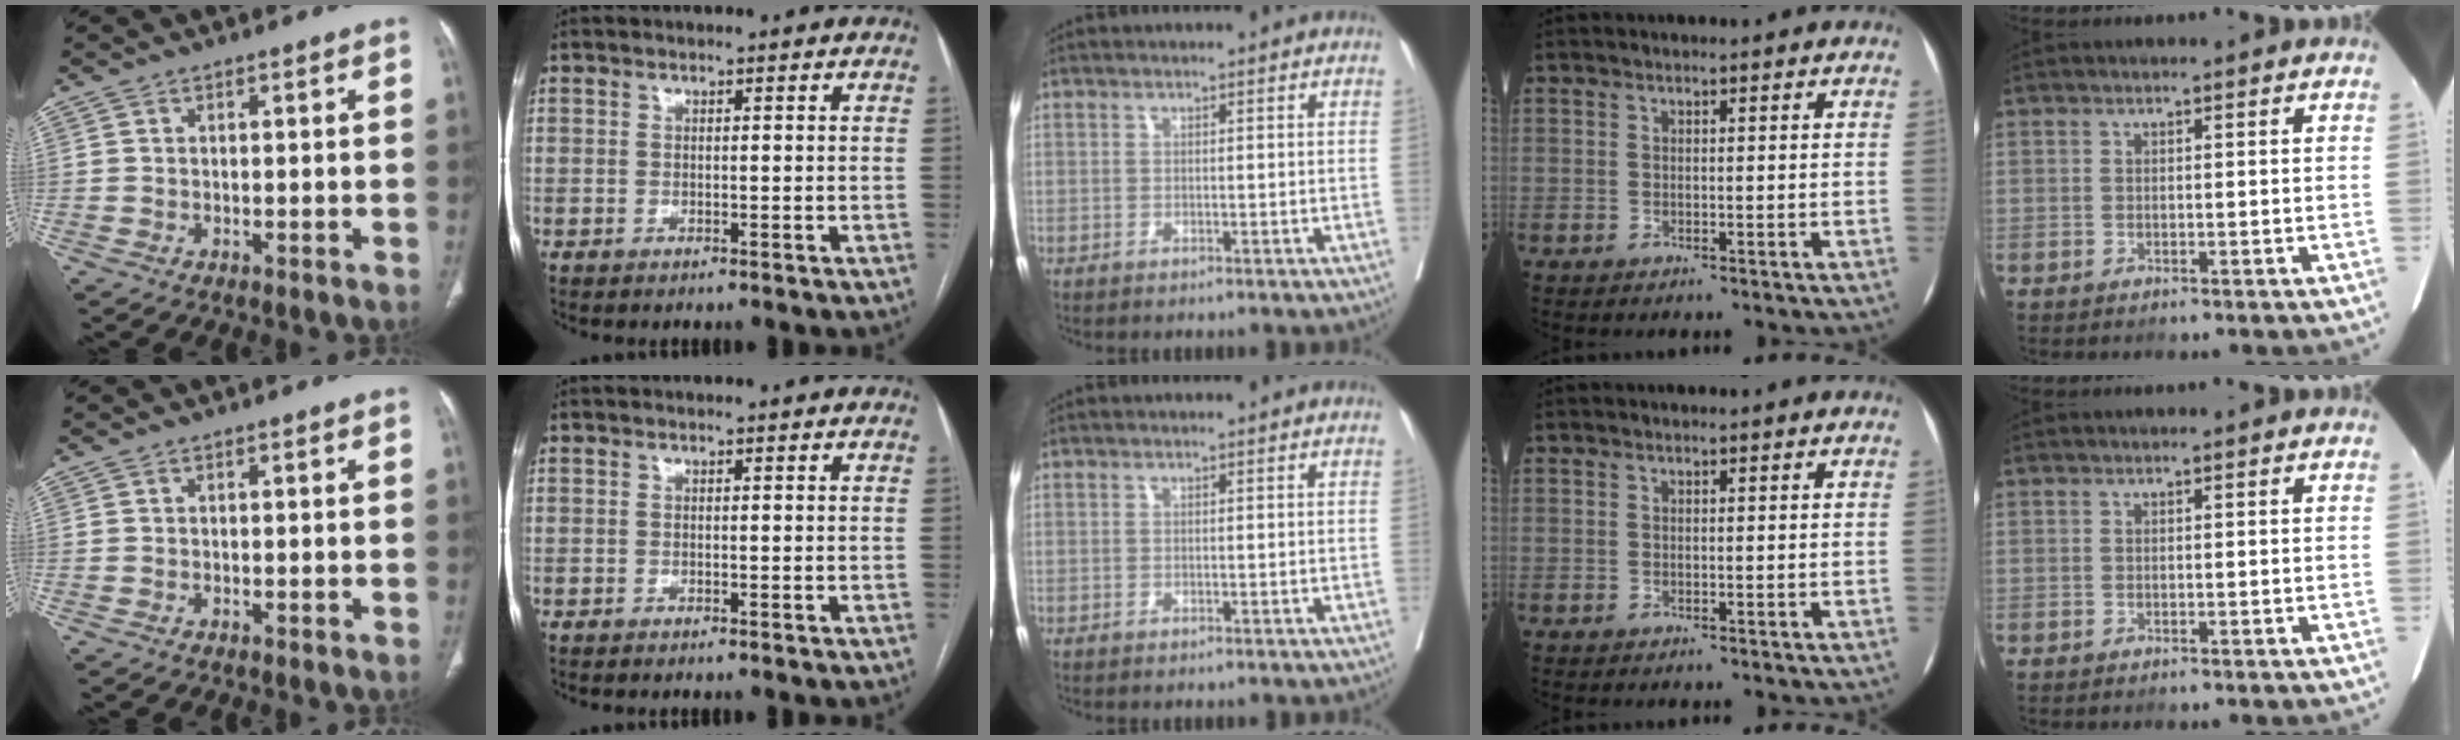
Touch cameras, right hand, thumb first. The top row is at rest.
{}